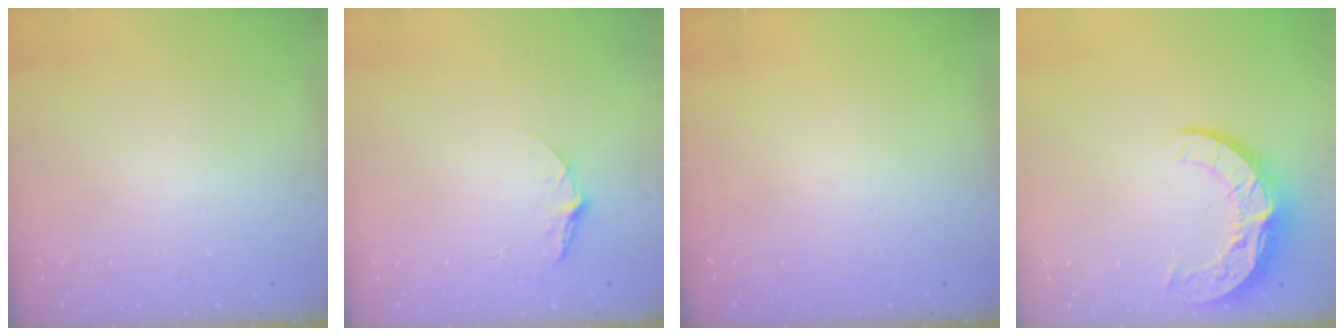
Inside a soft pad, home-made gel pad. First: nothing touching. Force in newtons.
{"total": 5.8, "press": 5.8, "slide": 0.5}
{"total": 0.0}
{"total": 12.0, "press": 11.9, "slide": 0.8}